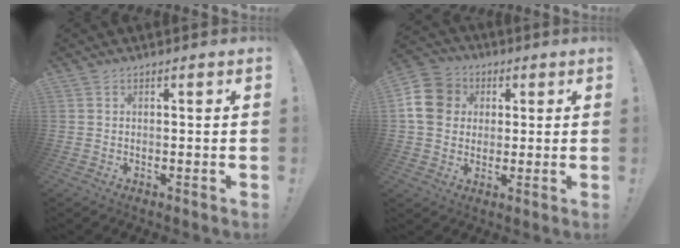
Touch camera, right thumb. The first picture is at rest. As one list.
[{"total": 11.6, "force": [1.8, 10.2, 5.2], "torque": [-0.074, 0.002, 0.038]}]